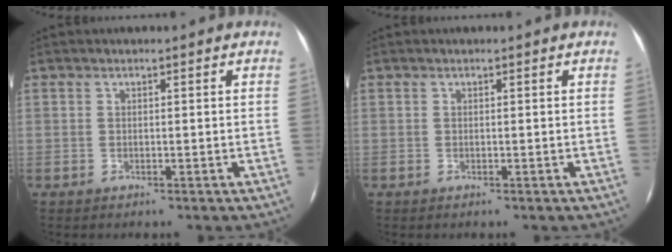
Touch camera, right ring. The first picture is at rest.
{"total": 0.0}